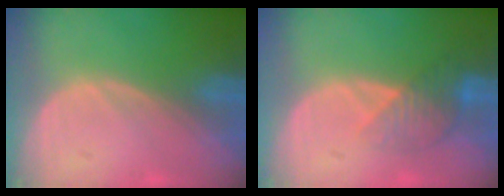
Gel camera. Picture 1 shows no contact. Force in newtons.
{"total": 4.2, "press": 4.1, "slide": 0.5}